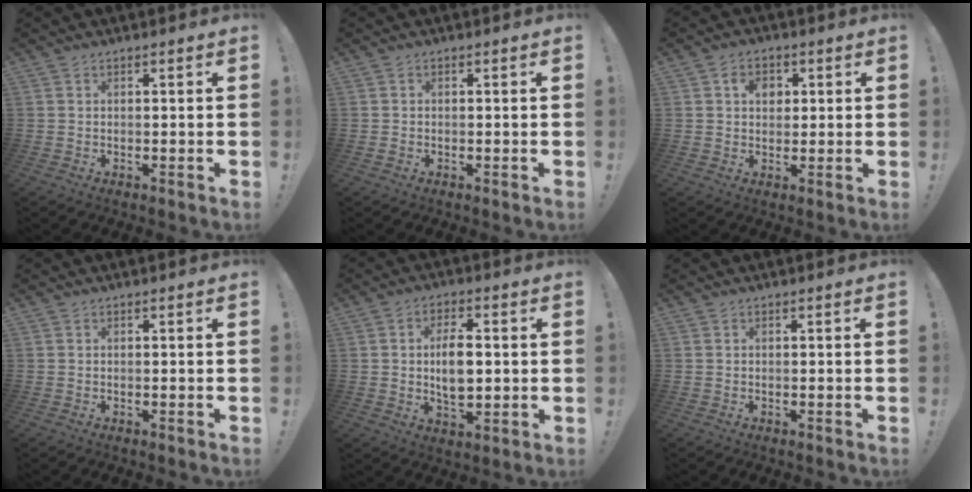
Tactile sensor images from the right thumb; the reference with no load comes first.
{"total": 0.7, "force": [-0.4, 0.5, 0.4], "torque": [-0.007, 0.003, -0.006]}
{"total": 5.3, "force": [1.5, 4.1, 2.9], "torque": [-0.045, 0.003, 0.024]}
{"total": 0.0}
{"total": 9.3, "force": [0.3, 5.4, 7.6], "torque": [-0.133, -0.001, 0.000]}
{"total": 0.0}